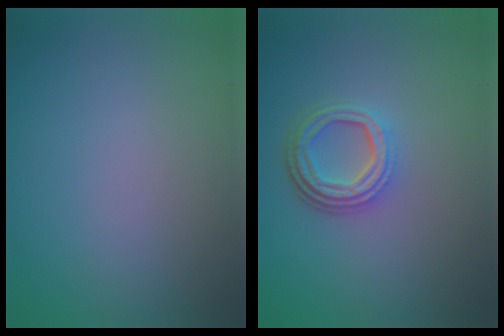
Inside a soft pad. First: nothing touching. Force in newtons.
{"total": 4.2, "press": 3.2, "slide": 2.7}